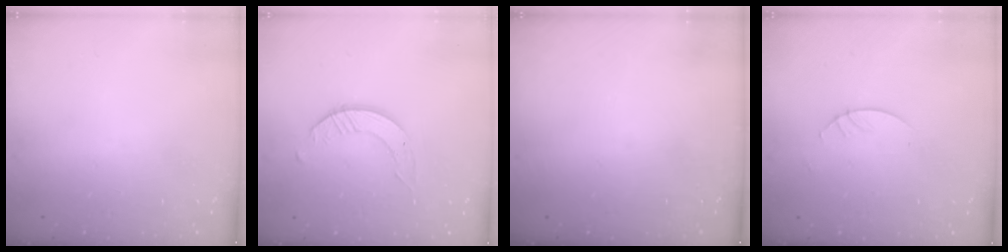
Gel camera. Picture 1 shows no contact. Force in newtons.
{"total": 3.1, "press": 3.1, "slide": 0.3}
{"total": 0.0}
{"total": 2.4, "press": 2.4, "slide": 0.2}